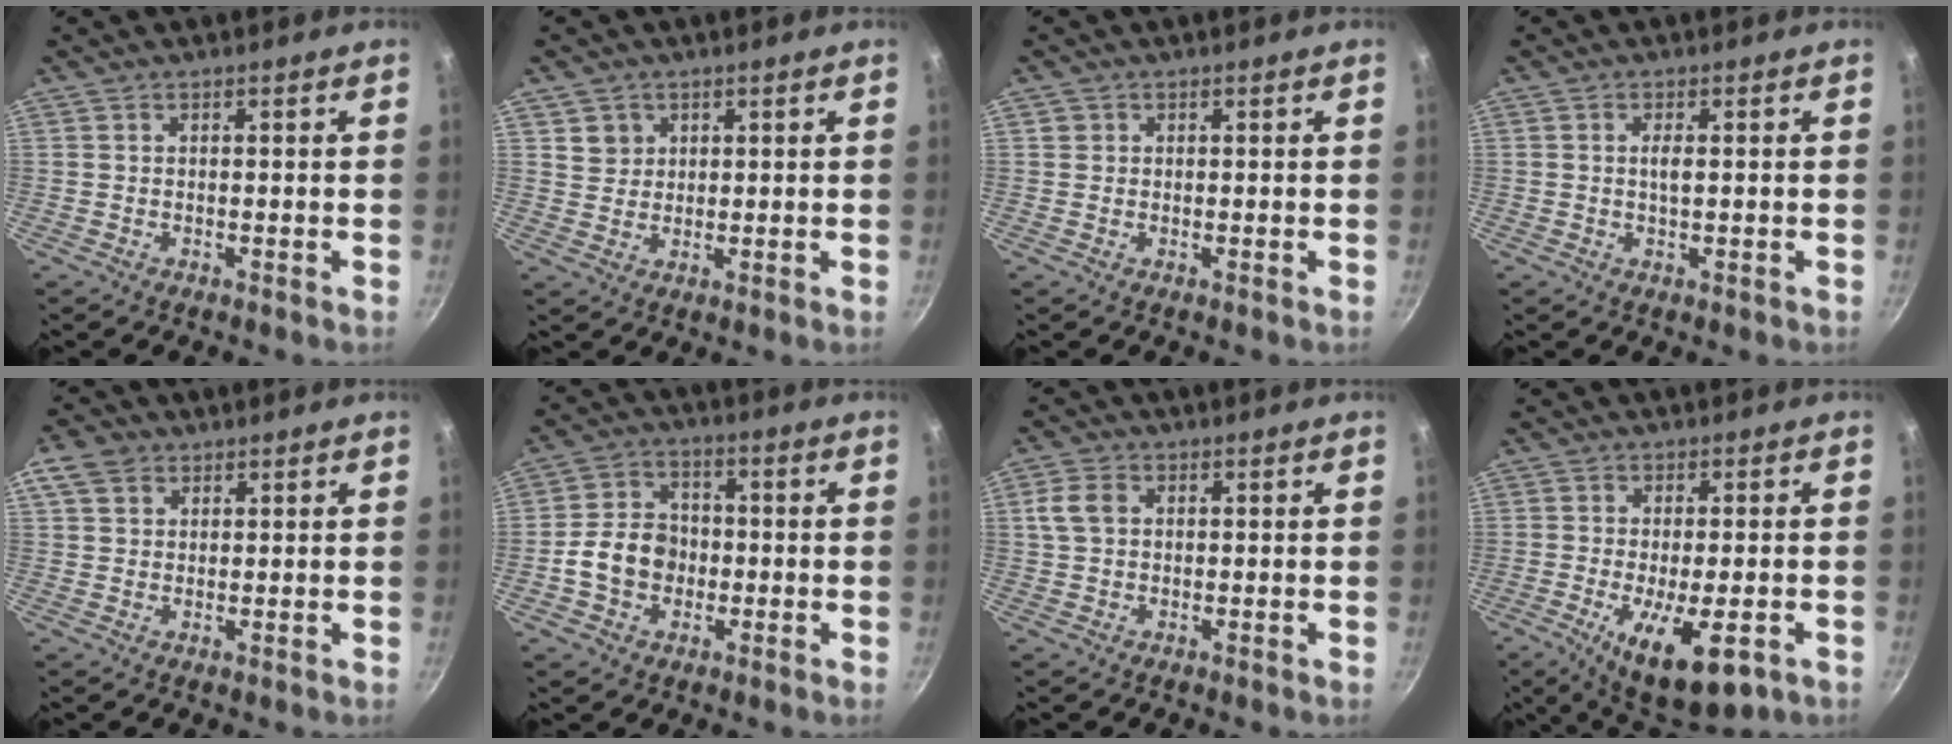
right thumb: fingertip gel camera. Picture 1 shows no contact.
{"total": 3.5, "force": [1.5, 3.1, 0.7], "torque": [0.010, 0.004, 0.028]}
{"total": 1.0, "force": [0.2, 1.0, 0.2], "torque": [0.002, 0.003, 0.001]}
{"total": 2.0, "force": [0.1, 0.5, 1.9], "torque": [-0.037, -0.001, 0.002]}
{"total": 5.2, "force": [2.4, 3.9, 2.4], "torque": [-0.033, 0.000, 0.038]}
{"total": 9.6, "force": [-1.7, 7.8, 5.3], "torque": [-0.067, 0.023, -0.039]}
{"total": 4.6, "force": [0.8, 3.5, 2.8], "torque": [-0.045, 0.006, 0.012]}
{"total": 13.3, "force": [-5.1, 4.8, 11.3], "torque": [-0.165, -0.008, -0.071]}